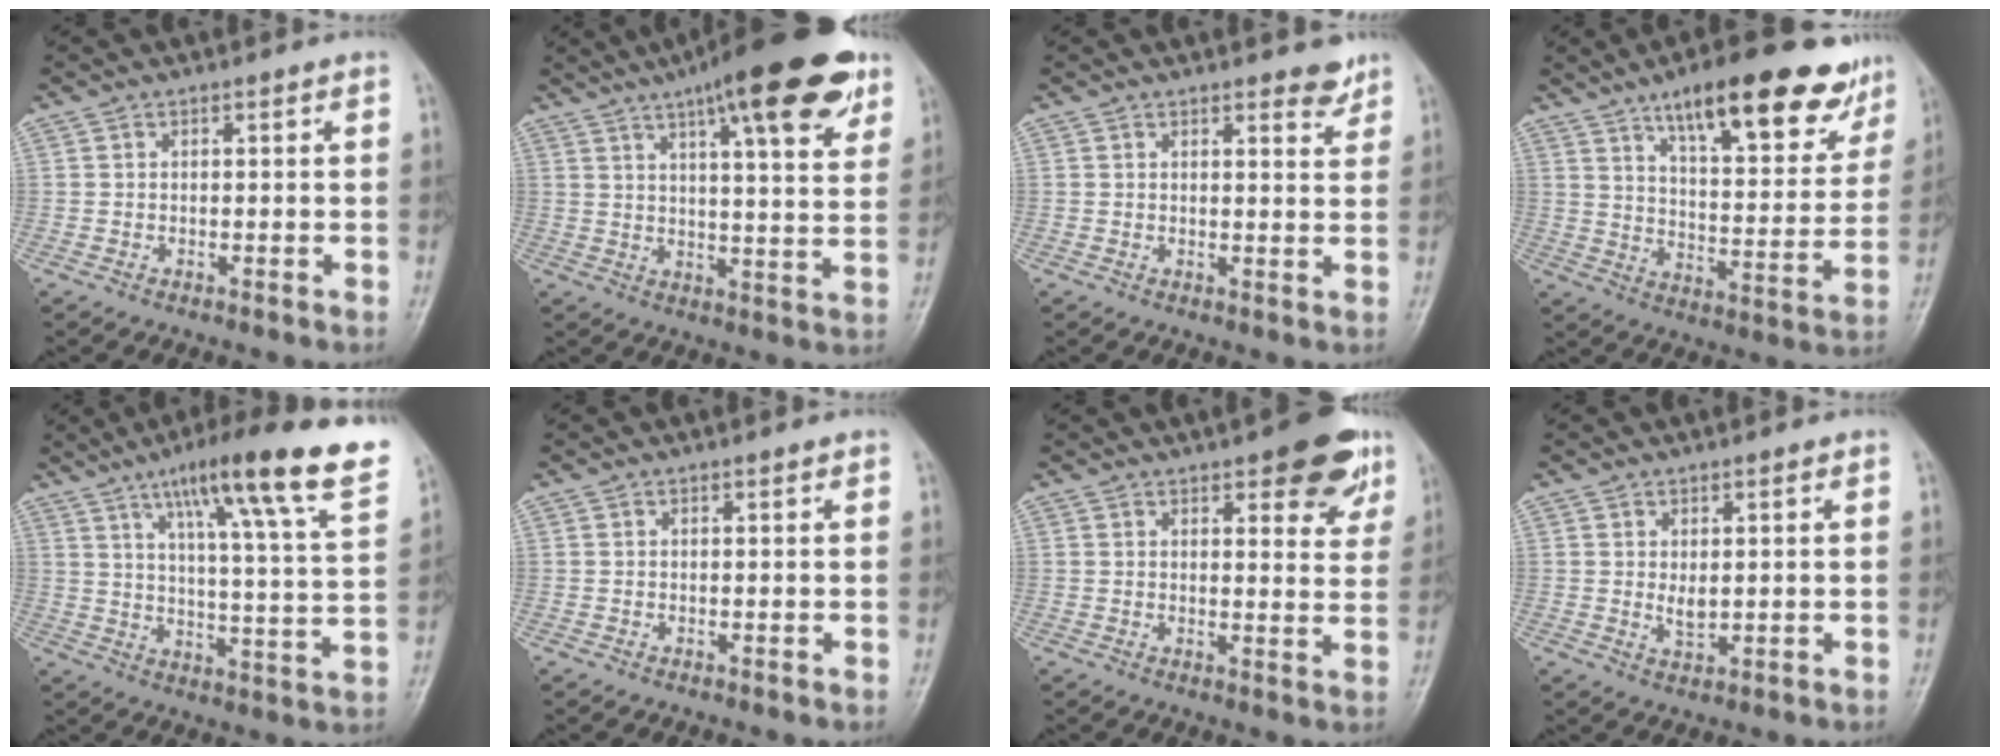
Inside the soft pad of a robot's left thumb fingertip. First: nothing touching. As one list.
[{"total": 19.6, "force": [11.2, 4.9, 15.3], "torque": [-0.202, -0.024, 0.158]}, {"total": 3.3, "force": [2.6, 1.1, 1.7], "torque": [-0.006, -0.018, 0.032]}, {"total": 21.1, "force": [13.6, 6.8, 14.6], "torque": [-0.168, -0.050, 0.205]}, {"total": 22.5, "force": [13.5, 2.4, 17.8], "torque": [-0.243, -0.036, 0.191]}, {"total": 0.5, "force": [0.4, 0.1, 0.3], "torque": [-0.007, -0.002, 0.005]}, {"total": 11.2, "force": [6.7, 4.1, 8.0], "torque": [-0.064, -0.028, 0.080]}, {"total": 3.0, "force": [0.9, 1.5, 2.4], "torque": [-0.037, -0.013, 0.019]}]